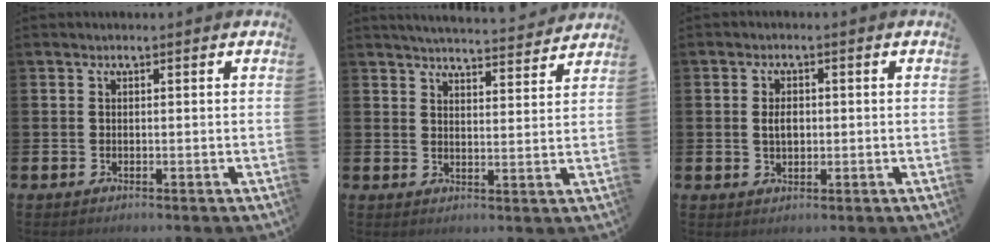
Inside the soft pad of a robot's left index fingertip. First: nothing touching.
{"total": 5.0, "force": [4.9, 0.2, 0.6], "torque": [-0.022, -0.036, 0.086]}
{"total": 2.7, "force": [0.3, 1.7, 2.0], "torque": [-0.022, 0.001, -0.001]}